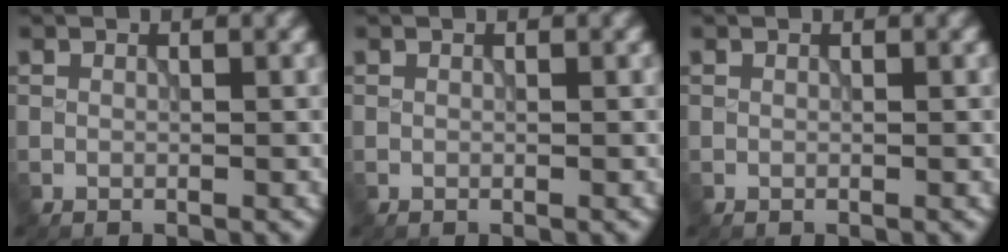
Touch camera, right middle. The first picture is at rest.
{"total": 0.0}
{"total": 0.0}